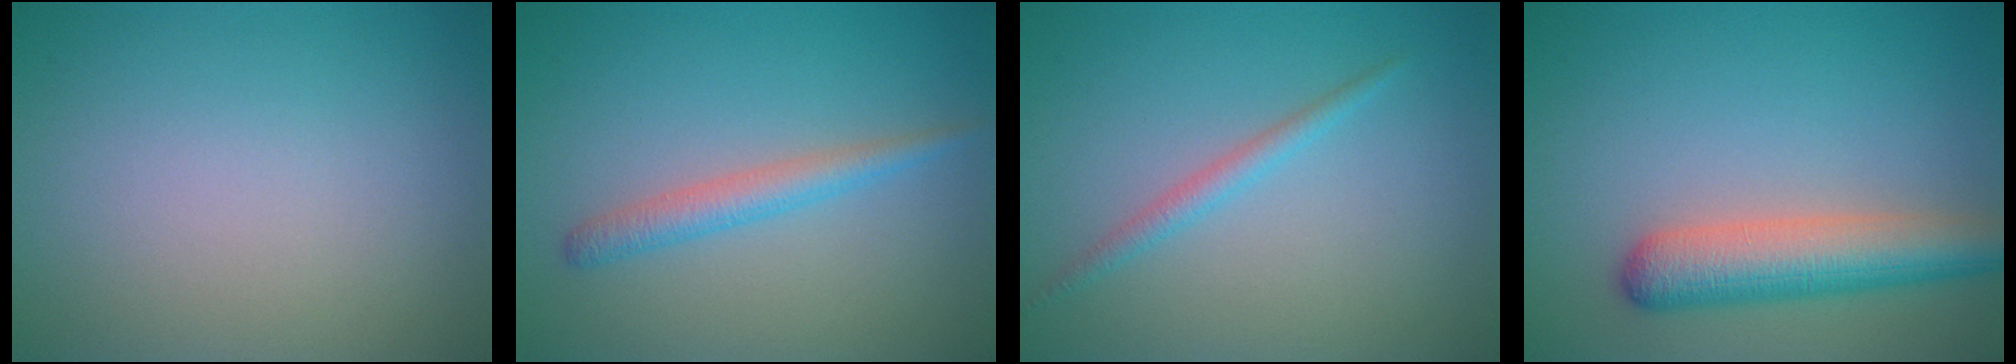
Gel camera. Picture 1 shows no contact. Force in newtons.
{"total": 2.2, "press": 2.2, "slide": 0.1}
{"total": 1.5, "press": 1.5, "slide": 0.1}
{"total": 5.7, "press": 5.7, "slide": 0.2}